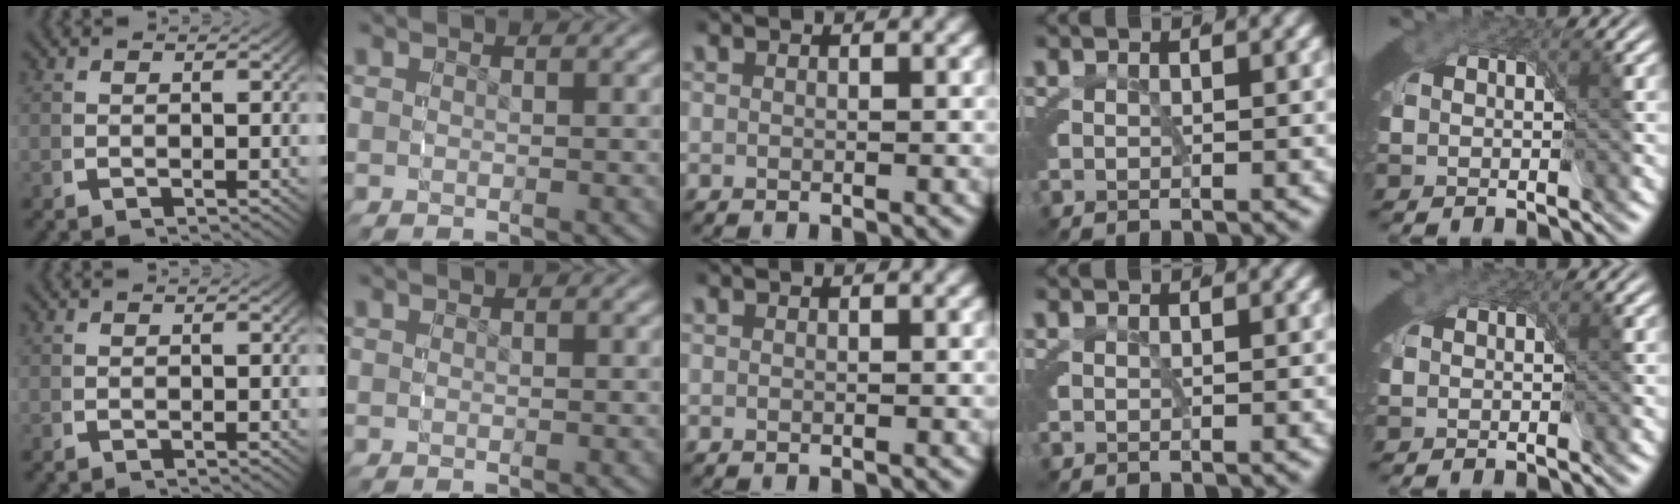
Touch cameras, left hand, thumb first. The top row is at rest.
{}